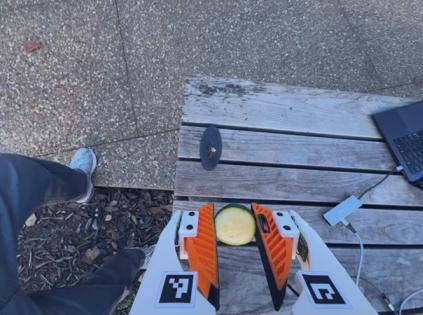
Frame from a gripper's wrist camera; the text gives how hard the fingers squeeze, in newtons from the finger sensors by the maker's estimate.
{"total": 7.5, "left": 6.9, "right": 8.0}